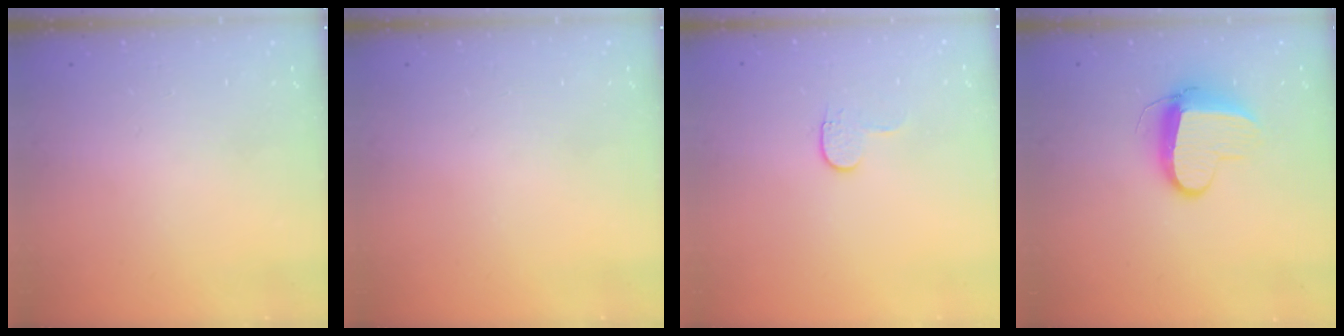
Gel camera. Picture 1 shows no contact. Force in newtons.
{"total": 0.0}
{"total": 3.9, "press": 3.9, "slide": 0.4}
{"total": 9.6, "press": 9.5, "slide": 0.9}